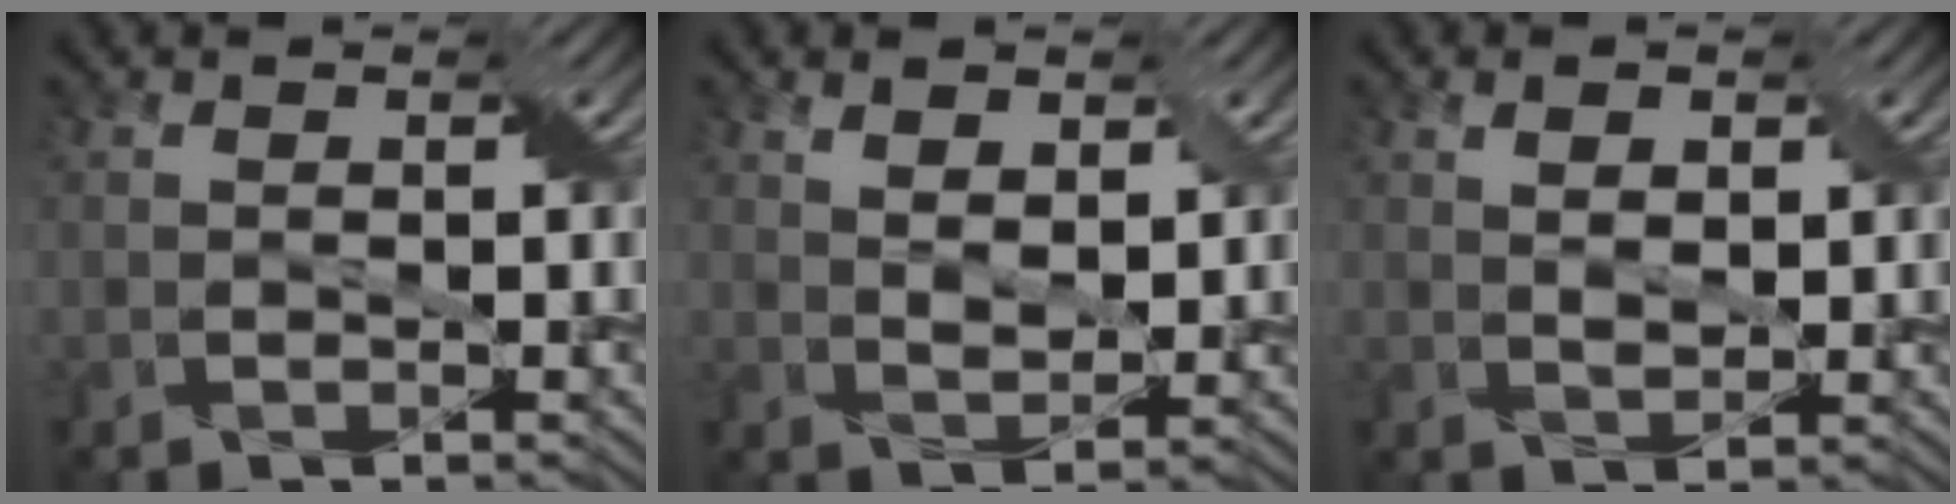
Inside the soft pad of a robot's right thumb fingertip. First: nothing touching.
{"total": 3.6, "force": [2.0, 1.6, 2.5], "torque": [-0.052, -0.009, 0.041]}
{"total": 2.7, "force": [1.1, 1.3, 2.1], "torque": [-0.040, -0.002, 0.023]}